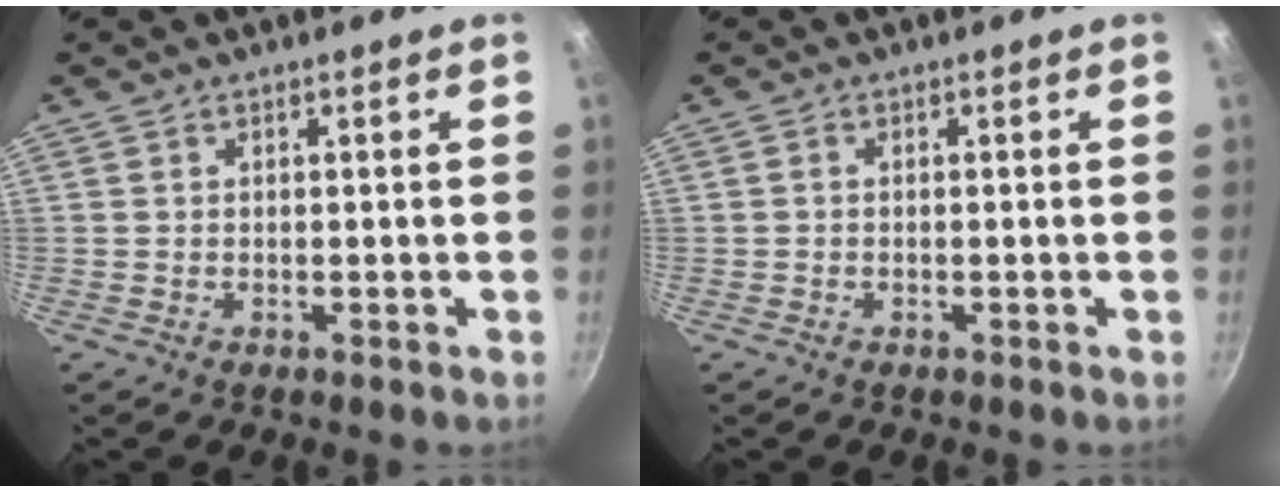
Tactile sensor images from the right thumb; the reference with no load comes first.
{"total": 0.6, "force": [-0.3, 0.2, 0.5], "torque": [-0.015, 0.005, -0.007]}